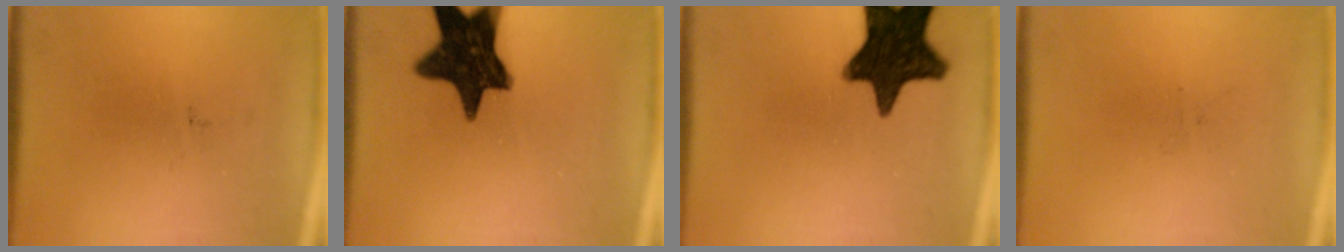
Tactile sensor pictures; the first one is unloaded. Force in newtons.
{"total": 15.3}
{"total": 16.3}
{"total": 0.0}